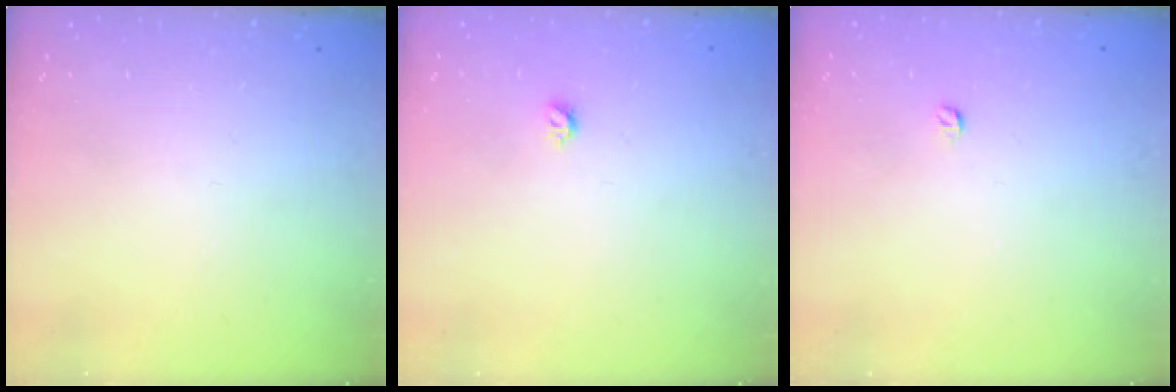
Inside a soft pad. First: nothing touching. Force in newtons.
{"total": 3.7, "press": 3.6, "slide": 0.7}
{"total": 3.0, "press": 2.9, "slide": 0.4}